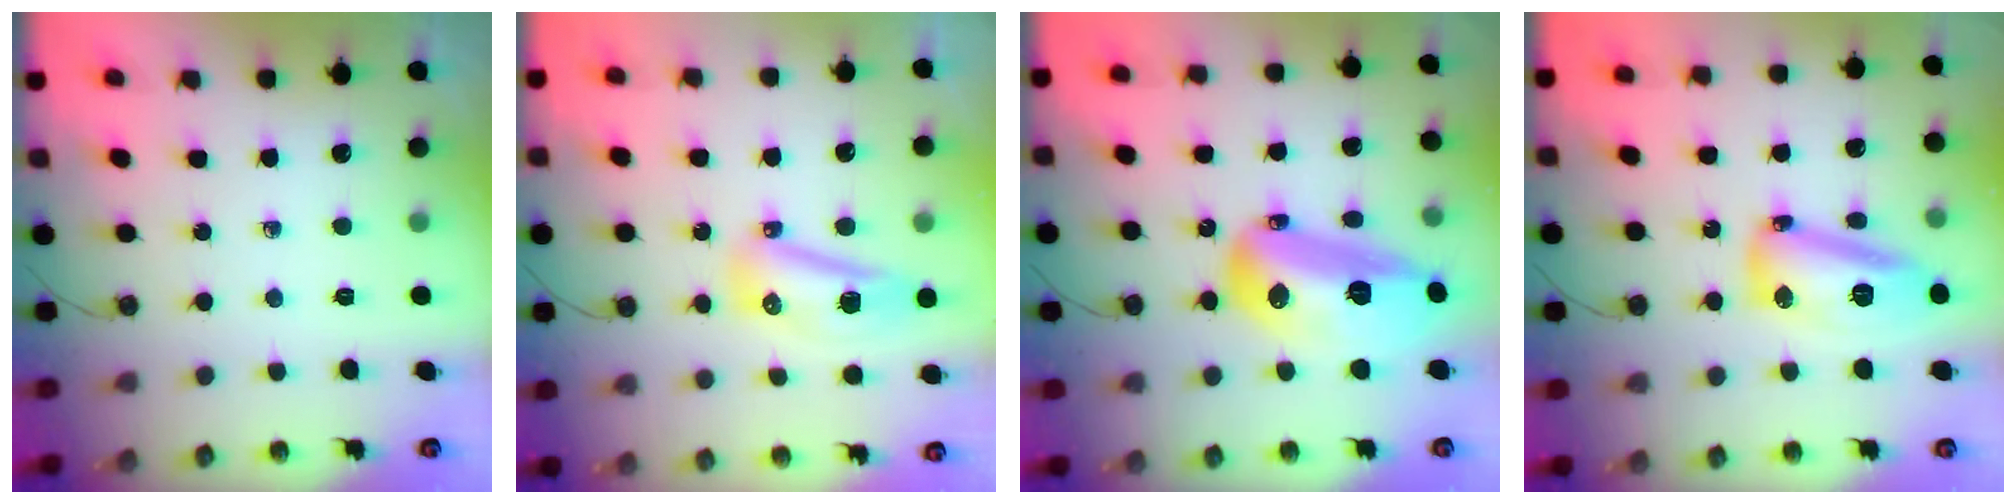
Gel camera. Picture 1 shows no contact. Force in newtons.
{"total": 9.6, "press": 9.5, "slide": 1.2}
{"total": 20.4, "press": 20.3, "slide": 2.1}
{"total": 13.9, "press": 13.8, "slide": 1.2}